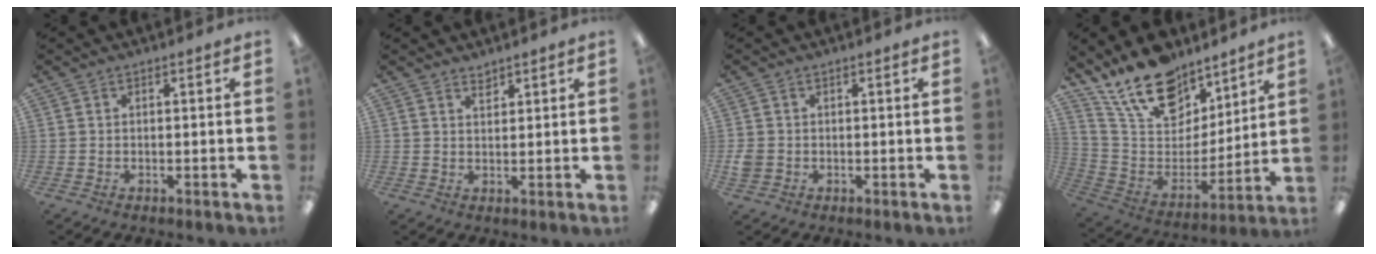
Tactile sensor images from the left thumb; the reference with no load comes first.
{"total": 2.0, "force": [1.9, 0.5, 0.4], "torque": [-0.002, -0.009, 0.034]}
{"total": 2.3, "force": [-0.3, 2.1, 0.9], "torque": [-0.006, 0.001, -0.007]}
{"total": 18.6, "force": [14.5, 9.2, 7.3], "torque": [-0.146, -0.091, 0.265]}